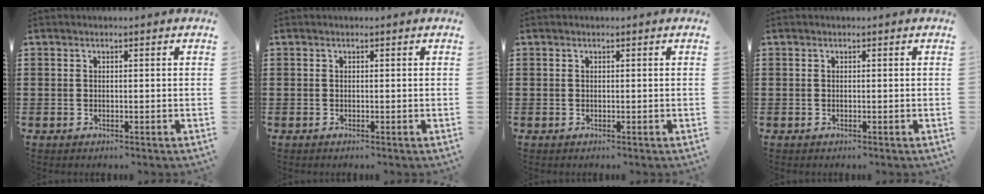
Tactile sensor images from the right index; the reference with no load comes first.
{"total": 0.0}
{"total": 0.0}
{"total": 0.0}